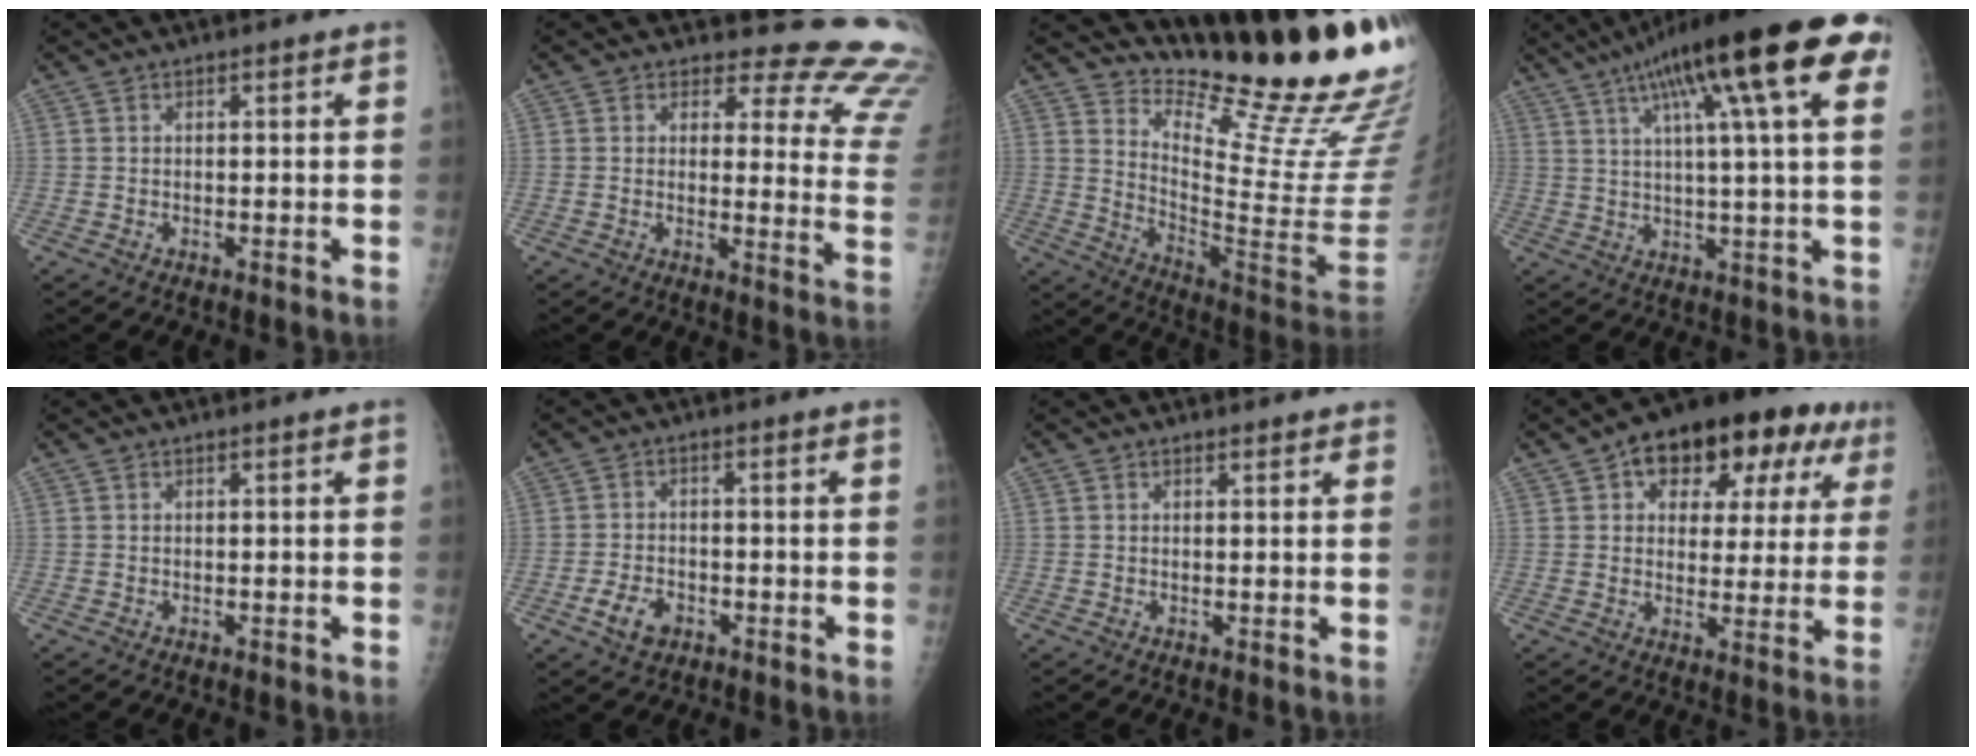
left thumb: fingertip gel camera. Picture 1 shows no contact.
{"total": 17.3, "force": [15.9, 5.9, 3.6], "torque": [0.010, -0.150, 0.142]}
{"total": 21.5, "force": [17.2, 2.3, 12.8], "torque": [-0.165, -0.172, 0.255]}
{"total": 22.9, "force": [10.3, 4.5, 19.9], "torque": [-0.304, 0.015, 0.147]}
{"total": 0.0}
{"total": 4.8, "force": [-2.3, 3.1, 2.8], "torque": [-0.046, 0.011, -0.039]}
{"total": 1.5, "force": [1.3, 0.5, 0.4], "torque": [0.002, -0.003, 0.013]}
{"total": 18.8, "force": [8.6, 10.4, 13.1], "torque": [-0.131, 0.011, 0.113]}